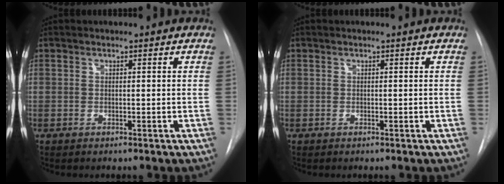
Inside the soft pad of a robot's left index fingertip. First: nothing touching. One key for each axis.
{"total": 0.0}